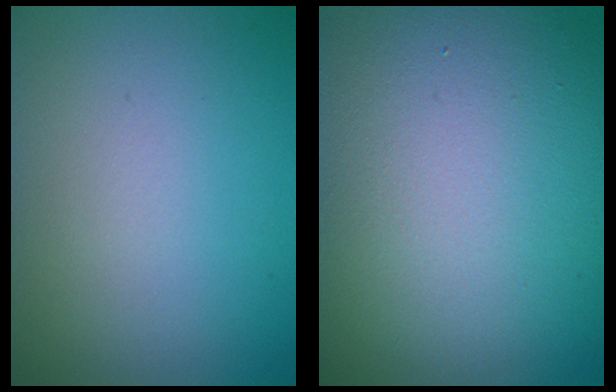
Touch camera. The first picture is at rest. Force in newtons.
{"total": 17.1, "press": 17.1, "slide": 0.8}